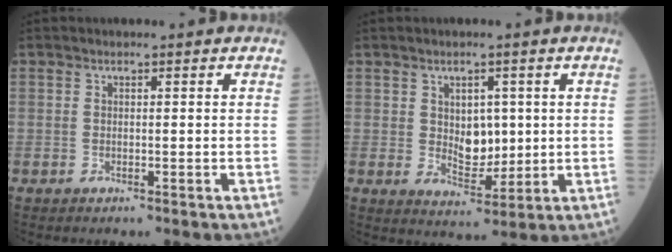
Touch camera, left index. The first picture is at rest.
{"total": 5.7, "force": [0.7, 4.1, 3.9], "torque": [-0.055, 0.004, 0.021]}